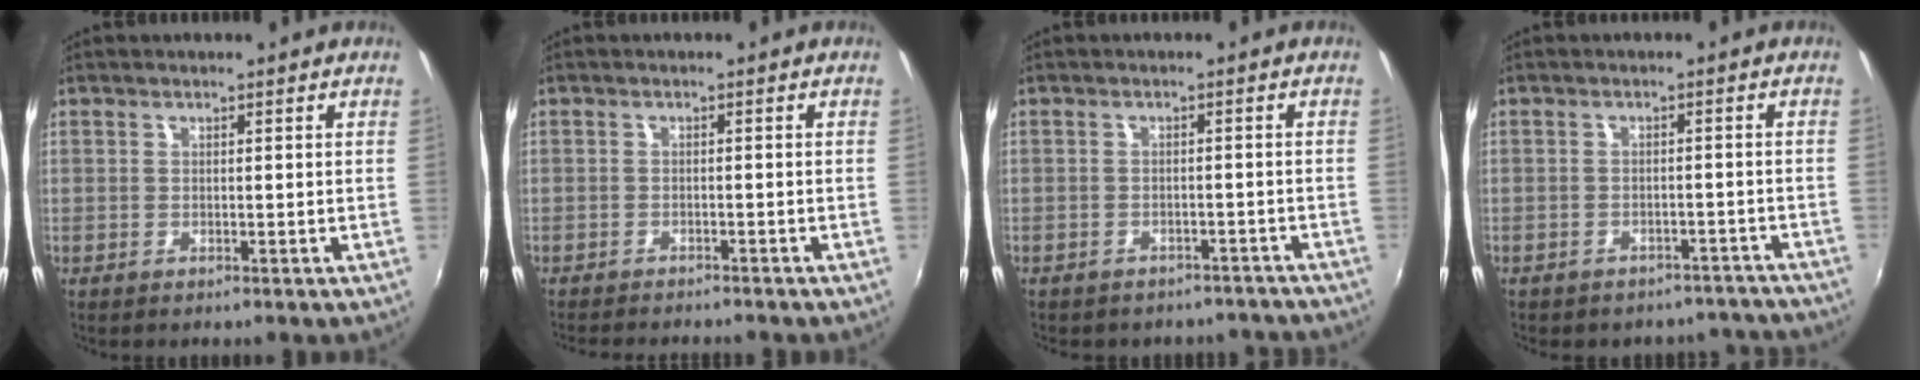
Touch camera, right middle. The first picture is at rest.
{"total": 6.0, "force": [-5.5, 0.8, 2.2], "torque": [-0.053, -0.014, -0.083]}
{"total": 9.6, "force": [-8.4, 4.0, 2.3], "torque": [-0.054, 0.004, -0.092]}
{"total": 10.8, "force": [-9.6, 4.6, 2.1], "torque": [-0.047, 0.014, -0.099]}